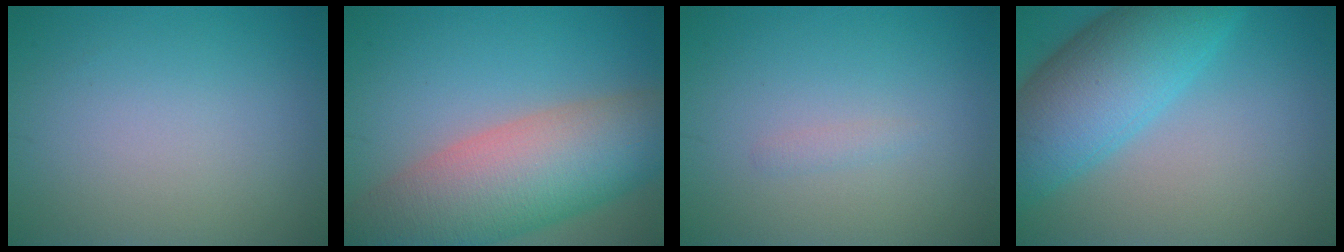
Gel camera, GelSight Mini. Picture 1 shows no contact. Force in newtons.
{"total": 11.5, "press": 11.5, "slide": 0.7}
{"total": 0.7, "press": 0.7, "slide": 0.0}
{"total": 9.6, "press": 9.6, "slide": 0.3}